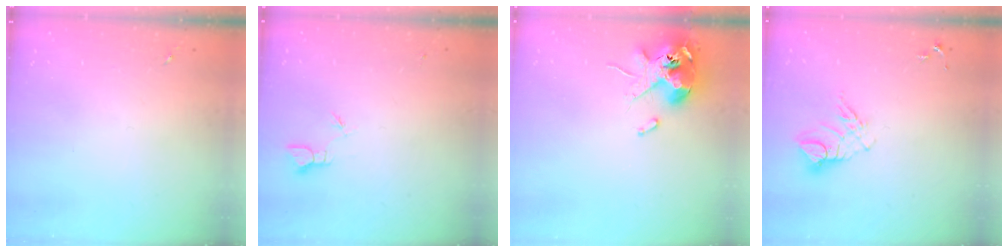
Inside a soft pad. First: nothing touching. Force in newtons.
{"total": 1.8, "press": 1.8, "slide": 0.0}
{"total": 12.1, "press": 12.0, "slide": 2.0}
{"total": 9.4, "press": 9.4, "slide": 0.9}